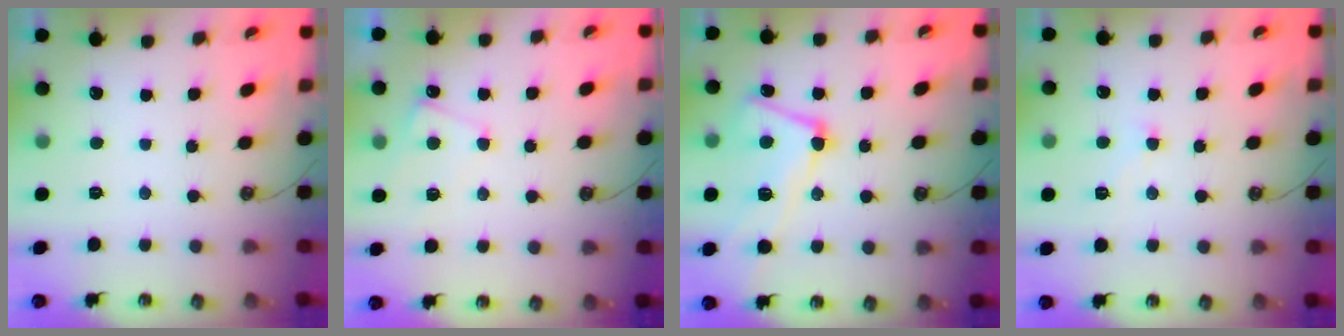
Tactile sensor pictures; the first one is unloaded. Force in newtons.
{"total": 3.8, "press": 3.8, "slide": 0.5}
{"total": 6.2, "press": 6.1, "slide": 1.1}
{"total": 0.0}